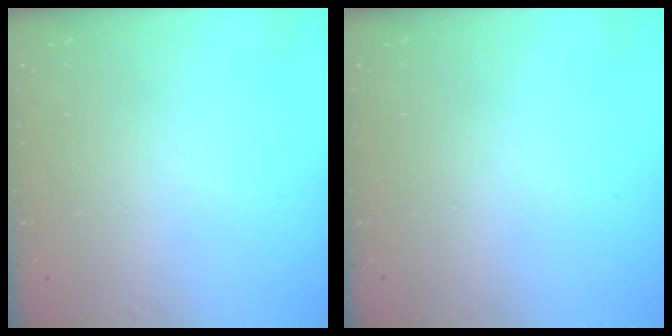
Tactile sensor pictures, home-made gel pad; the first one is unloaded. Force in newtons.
{"total": 0.0}